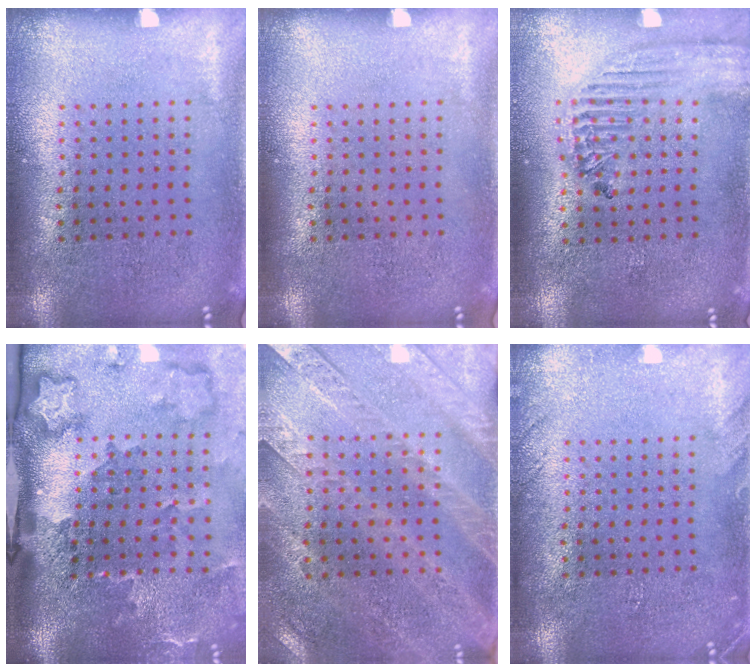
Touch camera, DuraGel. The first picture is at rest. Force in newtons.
{"total": 0.0}
{"total": 1.9, "press": 1.7, "slide": 0.8}
{"total": 3.5, "press": 2.3, "slide": 2.6}
{"total": 3.0, "press": 2.6, "slide": 1.4}
{"total": 1.4, "press": 1.4, "slide": 0.1}